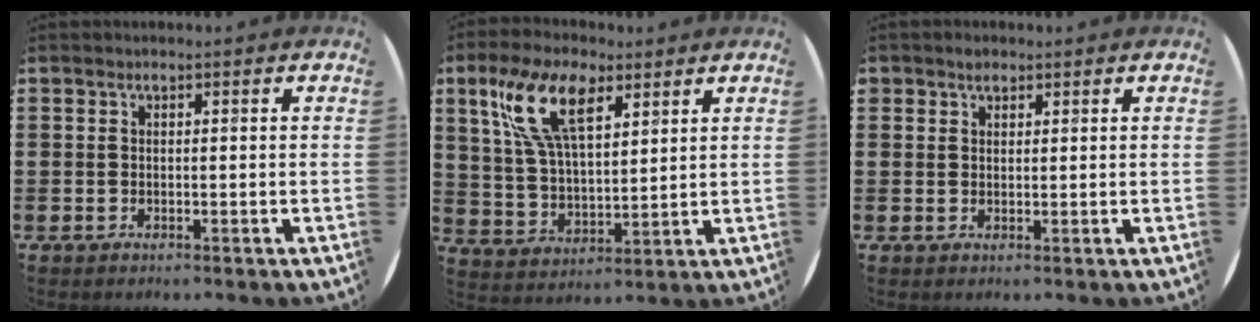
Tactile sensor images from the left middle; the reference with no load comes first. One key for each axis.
{"total": 10.9, "fx": 6.5, "fy": 4.7, "fz": 7.4, "tx": -0.163, "ty": 0.000, "tz": 0.119}
{"total": 1.5, "fx": 1.2, "fy": 0.8, "fz": 0.1, "tx": 0.004, "ty": -0.001, "tz": 0.023}